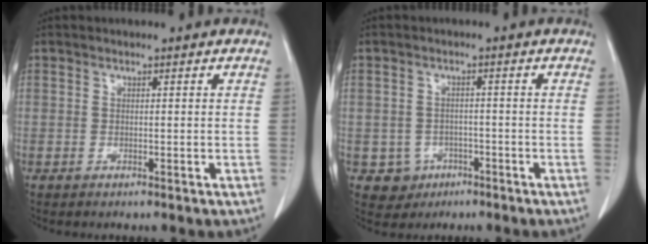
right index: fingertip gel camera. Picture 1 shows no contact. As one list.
[{"total": 3.8, "force": [-1.7, 3.4, 0.2], "torque": [0.002, 0.012, -0.020]}]